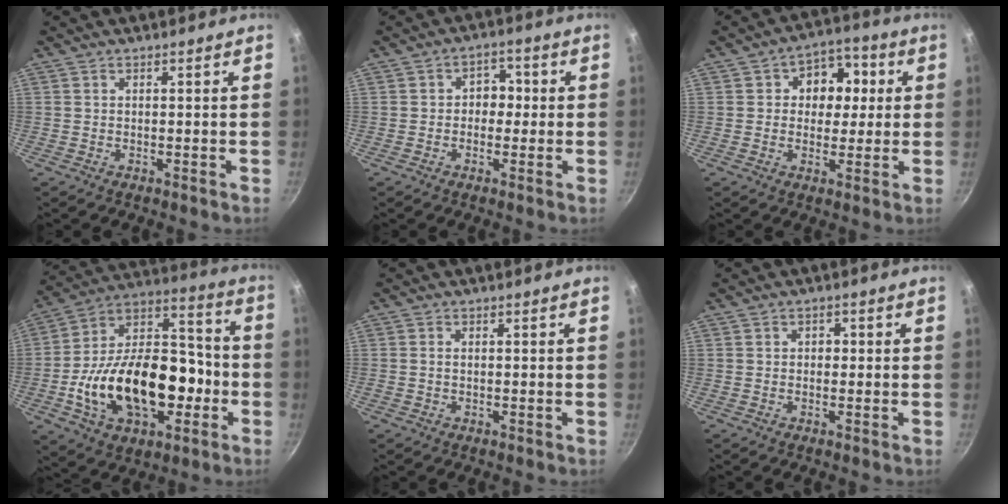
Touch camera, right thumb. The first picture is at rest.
{"total": 4.6, "force": [-0.1, 3.8, 2.6], "torque": [0.006, 0.009, -0.011]}
{"total": 9.6, "force": [1.7, 7.7, 5.5], "torque": [-0.027, 0.009, 0.011]}
{"total": 27.1, "force": [-6.6, 16.6, 20.4], "torque": [-0.315, 0.062, -0.104]}
{"total": 1.0, "force": [-0.1, 0.7, 0.7], "torque": [-0.013, 0.003, -0.002]}
{"total": 1.7, "force": [0.0, 1.5, 0.9], "torque": [-0.008, 0.003, -0.003]}